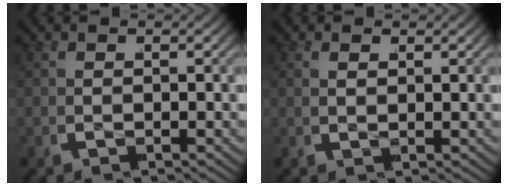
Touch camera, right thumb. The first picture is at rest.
{"total": 0.8, "force": [0.6, 0.3, 0.4], "torque": [-0.003, 0.002, 0.010]}